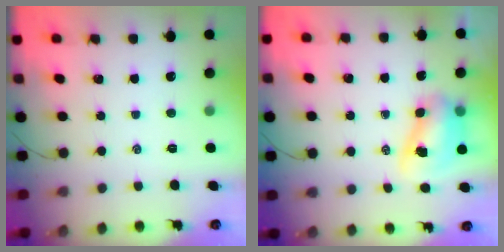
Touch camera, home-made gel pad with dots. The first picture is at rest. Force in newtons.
{"total": 9.0, "press": 8.9, "slide": 1.7}